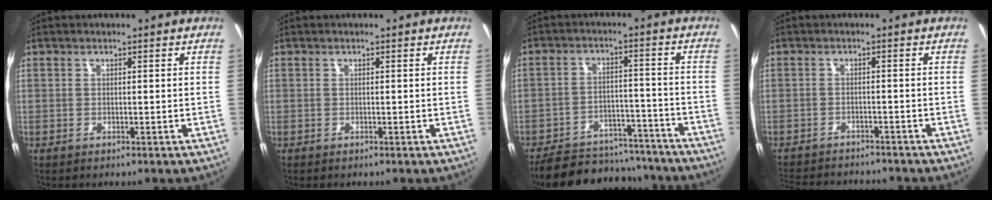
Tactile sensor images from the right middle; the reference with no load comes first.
{"total": 0.0}
{"total": 20.0, "force": [-17.2, 7.3, 7.0], "torque": [-0.153, 0.018, -0.226]}
{"total": 11.4, "force": [-10.4, 3.0, 3.8], "torque": [-0.096, -0.013, -0.157]}